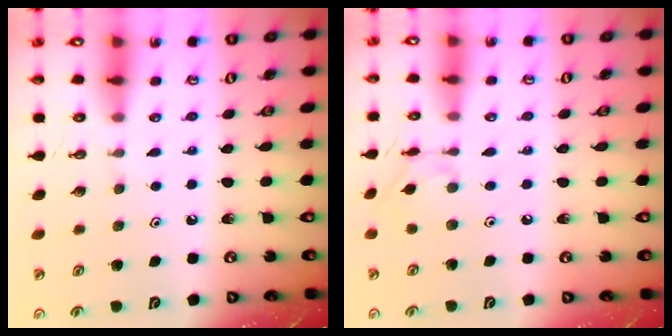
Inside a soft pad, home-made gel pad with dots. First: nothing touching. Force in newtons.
{"total": 2.6, "press": 2.6, "slide": 0.3}